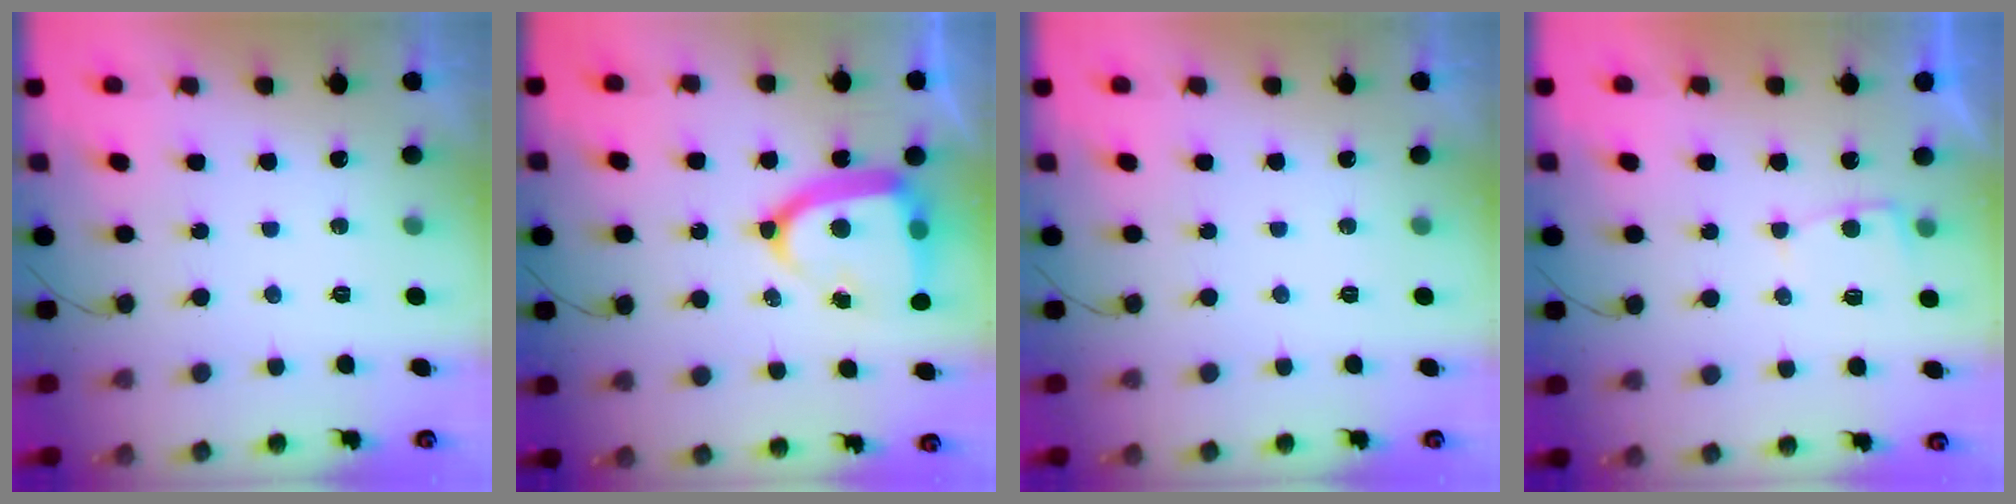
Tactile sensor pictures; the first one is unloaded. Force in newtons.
{"total": 15.4, "press": 15.3, "slide": 1.2}
{"total": 0.0}
{"total": 2.7, "press": 2.7, "slide": 0.4}